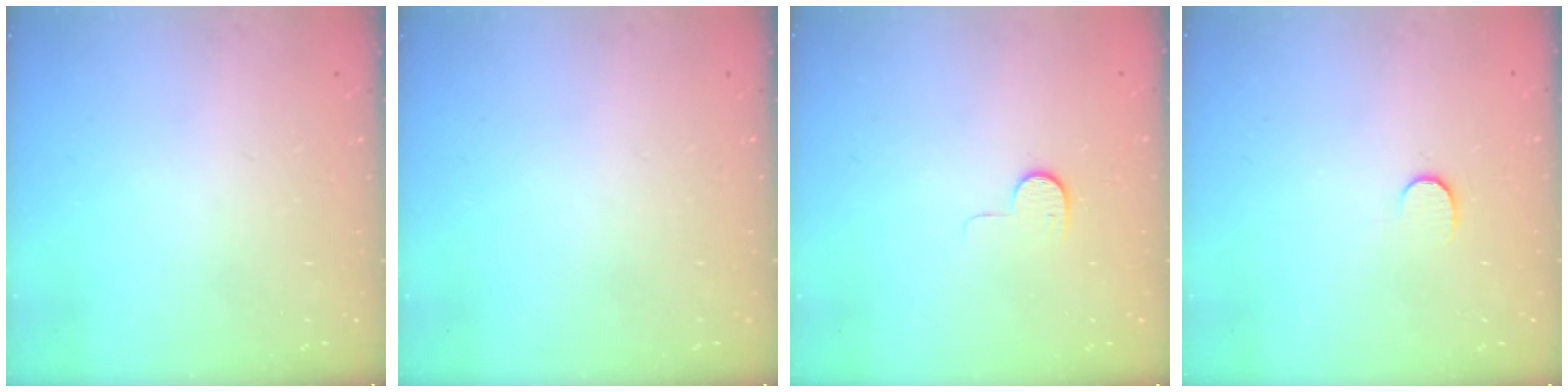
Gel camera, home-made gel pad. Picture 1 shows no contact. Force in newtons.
{"total": 0.0}
{"total": 6.8, "press": 6.8, "slide": 0.6}
{"total": 6.3, "press": 6.3, "slide": 0.5}